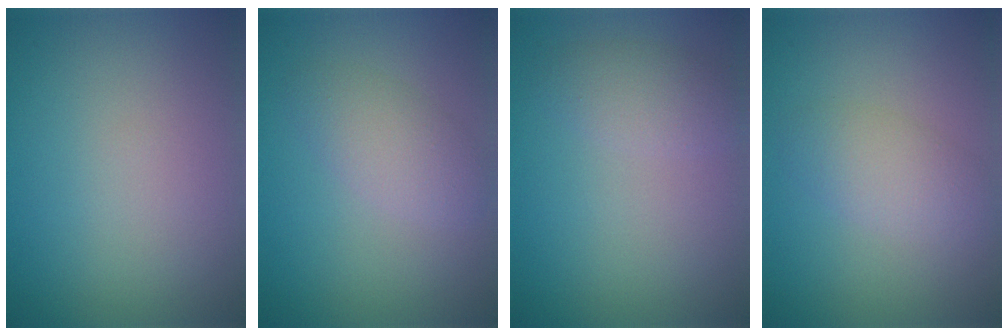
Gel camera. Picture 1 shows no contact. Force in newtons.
{"total": 2.7, "press": 2.7, "slide": 0.1}
{"total": 2.1, "press": 2.1, "slide": 0.2}
{"total": 2.6, "press": 2.6, "slide": 0.1}